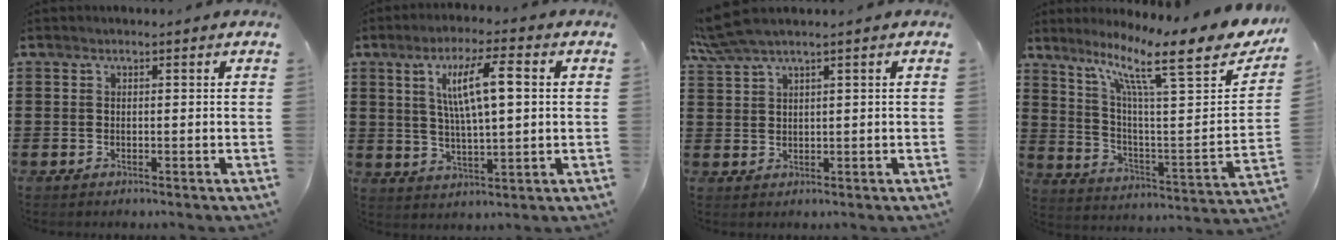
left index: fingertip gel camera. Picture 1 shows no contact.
{"total": 9.4, "force": [2.5, 2.3, 8.8], "torque": [-0.166, 0.008, 0.036]}
{"total": 3.7, "force": [2.5, 0.3, 2.7], "torque": [-0.066, 0.000, 0.045]}
{"total": 15.6, "force": [10.8, 2.5, 11.0], "torque": [-0.205, -0.065, 0.164]}